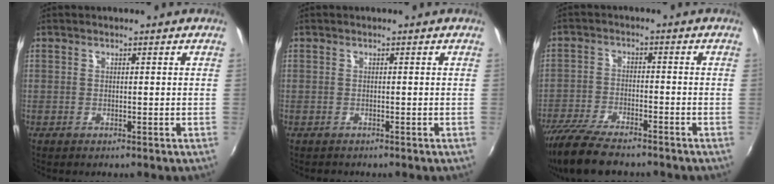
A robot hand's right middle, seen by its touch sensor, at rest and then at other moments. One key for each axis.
{"total": 0.7, "fx": -0.6, "fy": 0.4, "fz": -0.1, "tx": -0.002, "ty": -0.001, "tz": -0.010}
{"total": 13.7, "fx": -11.4, "fy": 3.5, "fz": 6.7, "tx": -0.154, "ty": -0.033, "tz": -0.205}